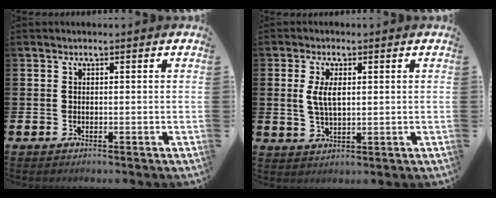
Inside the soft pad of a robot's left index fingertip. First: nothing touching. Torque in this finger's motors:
{"motor_torque": [0.38, 0.09, 0.16, 0.06]}